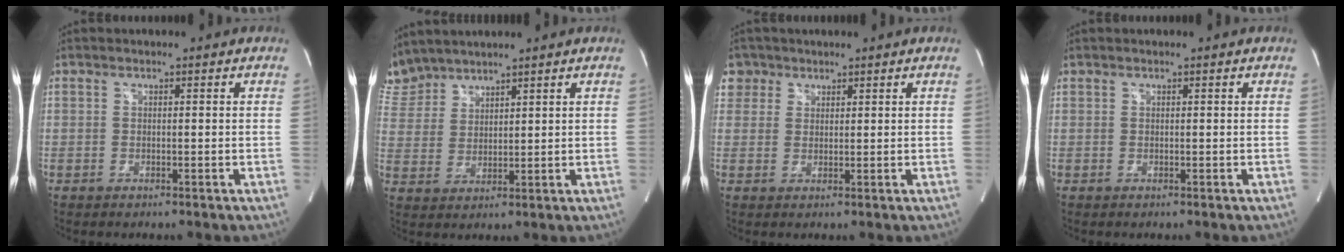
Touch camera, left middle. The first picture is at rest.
{"total": 7.2, "force": [6.9, 2.2, 0.1], "torque": [-0.016, 0.015, 0.154]}
{"total": 3.7, "force": [2.1, 3.1, -0.3], "torque": [0.010, 0.010, 0.038]}
{"total": 0.0}